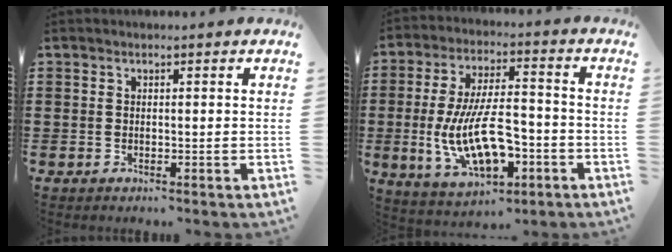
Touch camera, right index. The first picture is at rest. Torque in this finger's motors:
{"motor_torque": [2.14, 0.00, 1.05, 0.21]}